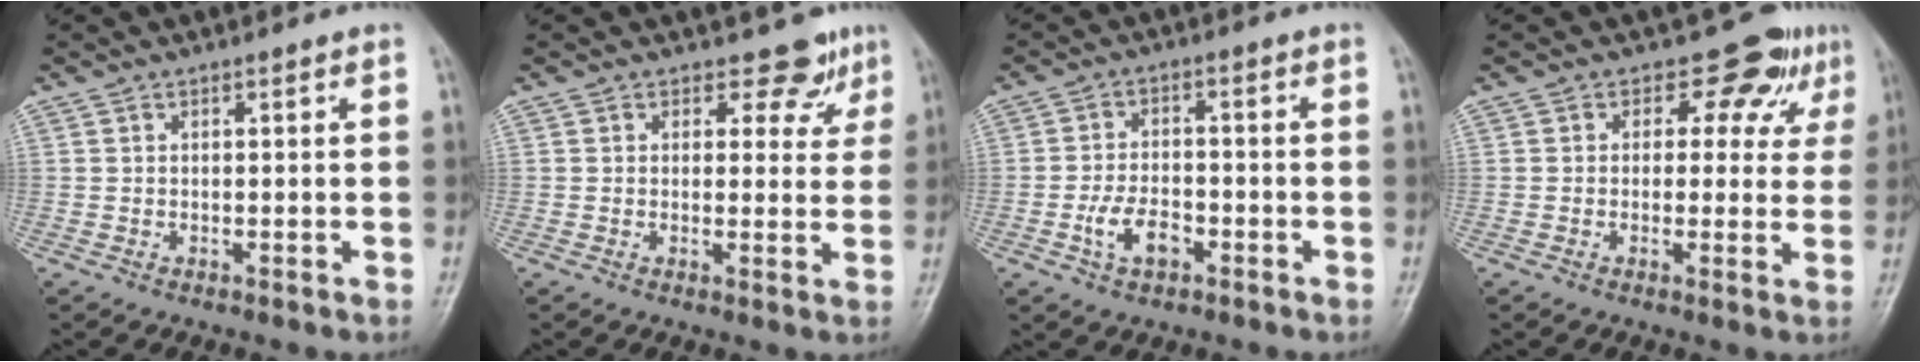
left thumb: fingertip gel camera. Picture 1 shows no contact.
{"total": 4.8, "force": [3.5, 3.1, 1.0], "torque": [0.016, -0.024, 0.037]}
{"total": 6.3, "force": [-2.5, 3.7, 4.3], "torque": [-0.076, 0.016, -0.048]}
{"total": 7.5, "force": [4.1, 5.1, 3.8], "torque": [-0.004, -0.013, 0.040]}